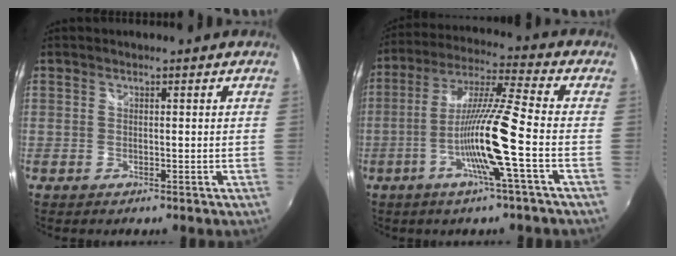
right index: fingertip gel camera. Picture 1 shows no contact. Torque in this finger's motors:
{"motor_torque": [1.38, 0.76, 0.82, 0.21]}